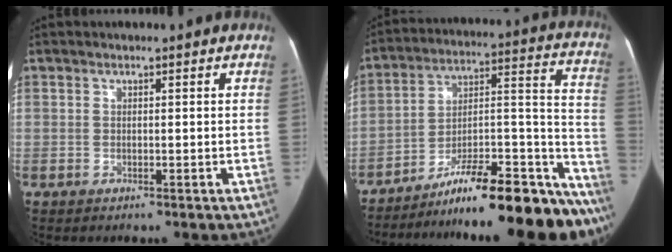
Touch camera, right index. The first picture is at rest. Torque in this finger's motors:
{"motor_torque": [0.55, -1.12, -0.48, -0.21]}